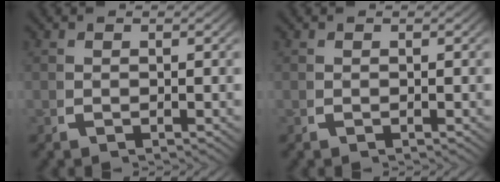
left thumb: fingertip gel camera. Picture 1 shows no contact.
{"total": 0.0}